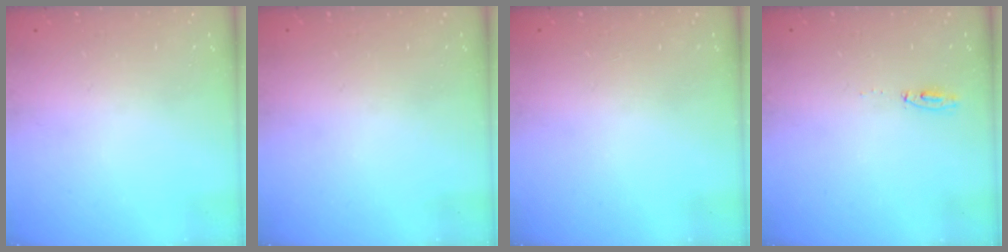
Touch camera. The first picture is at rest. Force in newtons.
{"total": 9.9, "press": 2.5, "slide": 9.6}
{"total": 0.0}
{"total": 16.2, "press": 5.8, "slide": 15.1}